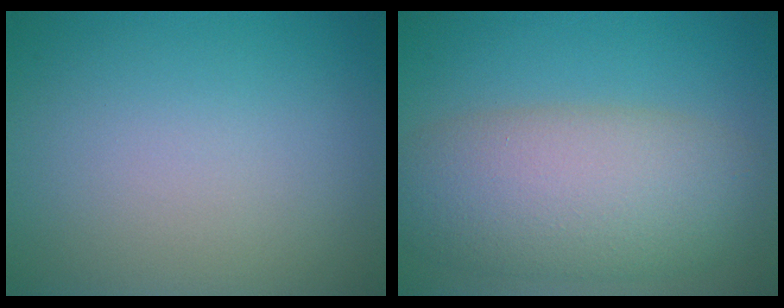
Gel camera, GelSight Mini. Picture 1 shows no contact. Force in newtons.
{"total": 8.3, "press": 8.3, "slide": 0.5}